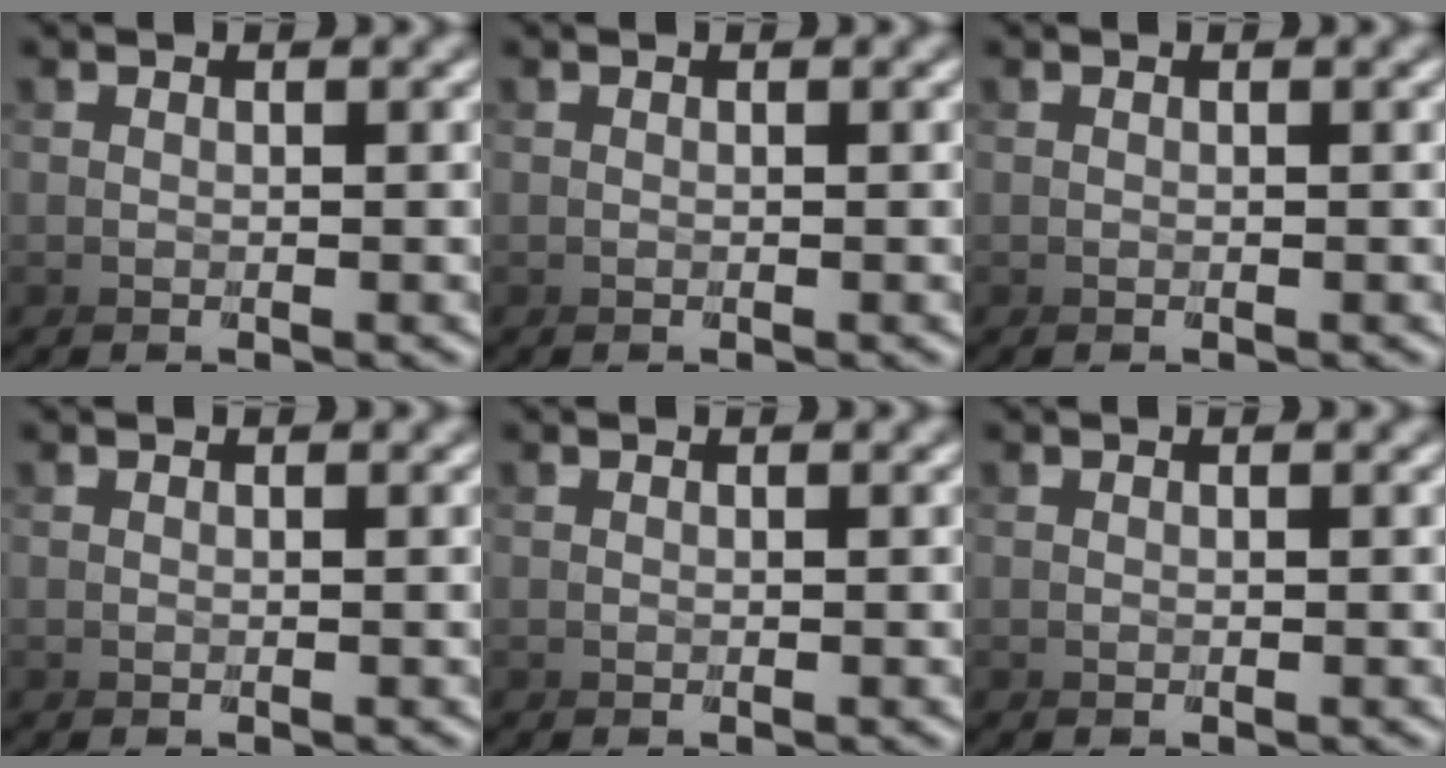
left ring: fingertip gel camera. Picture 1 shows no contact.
{"total": 0.0}
{"total": 0.0}
{"total": 0.0}
{"total": 0.0}
{"total": 0.0}